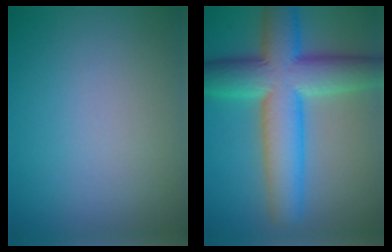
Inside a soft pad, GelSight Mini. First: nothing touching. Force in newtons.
{"total": 10.5, "press": 10.5, "slide": 0.3}